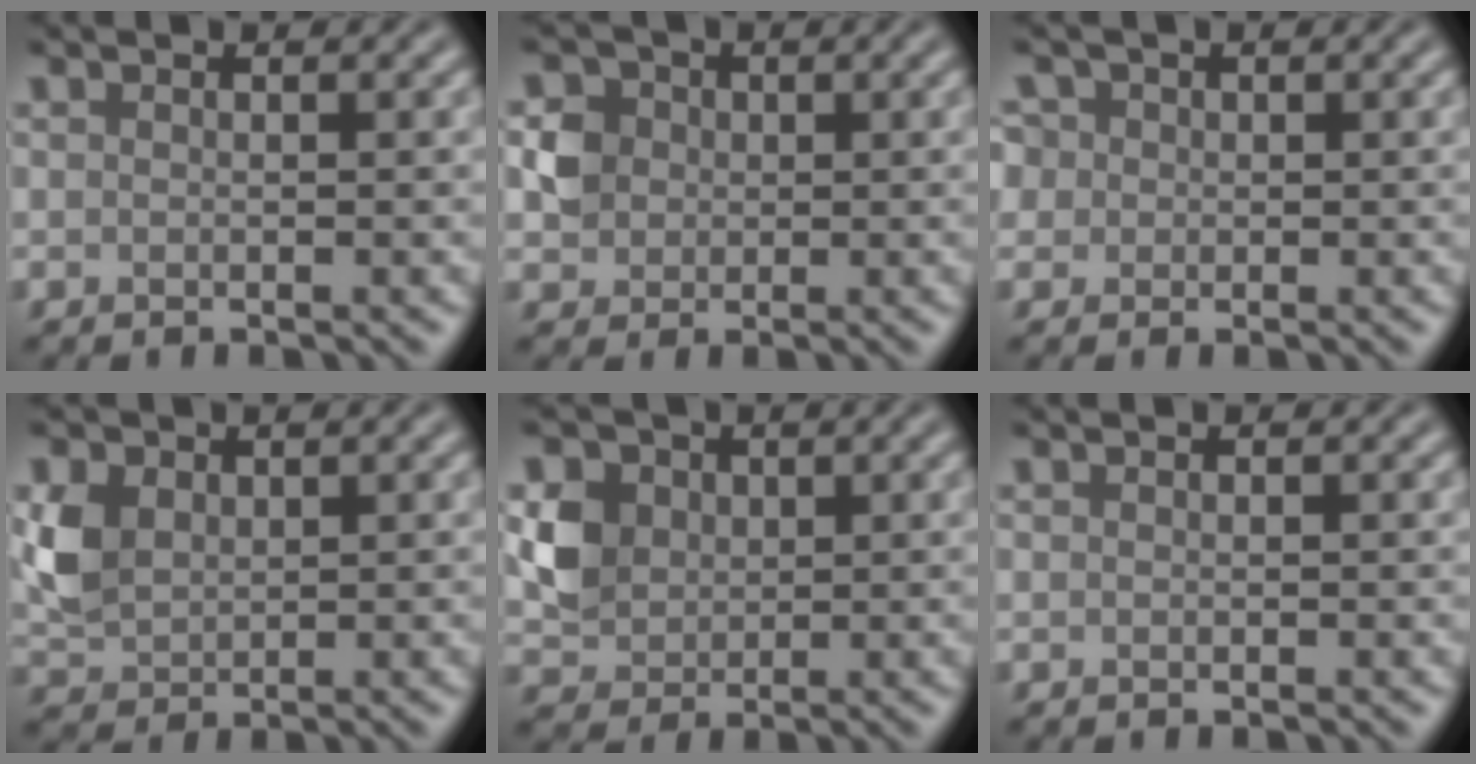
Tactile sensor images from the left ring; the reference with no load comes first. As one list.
[{"total": 2.4, "force": [0.2, 2.3, 0.6], "torque": [-0.002, 0.002, 0.006]}, {"total": 4.3, "force": [1.7, 3.5, 1.9], "torque": [-0.043, 0.025, 0.008]}, {"total": 3.6, "force": [1.0, 2.8, 2.0], "torque": [-0.053, 0.001, 0.021]}, {"total": 3.8, "force": [0.8, 3.3, 1.7], "torque": [-0.036, 0.000, 0.016]}, {"total": 0.0}]